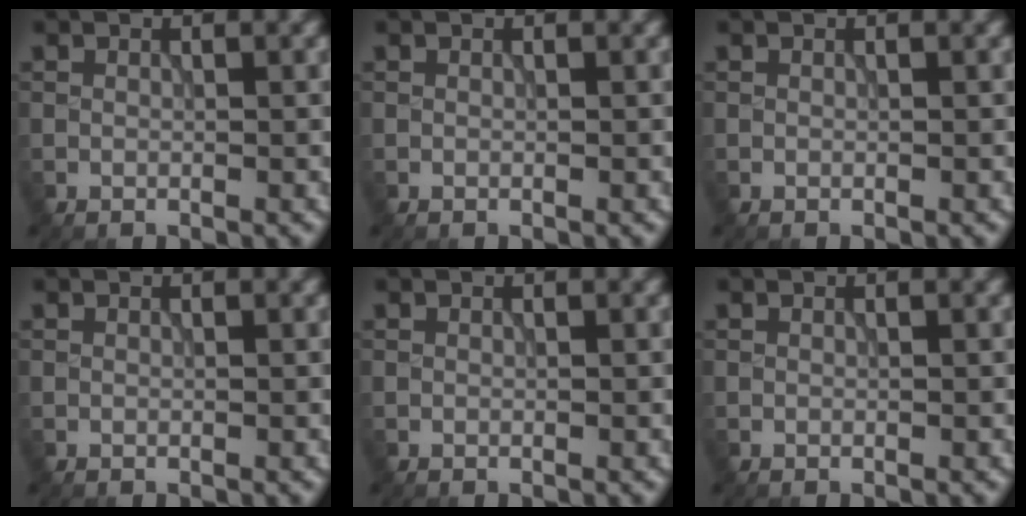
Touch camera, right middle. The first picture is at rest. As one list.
[{"total": 0.0}, {"total": 0.0}, {"total": 0.0}, {"total": 0.0}, {"total": 0.0}]